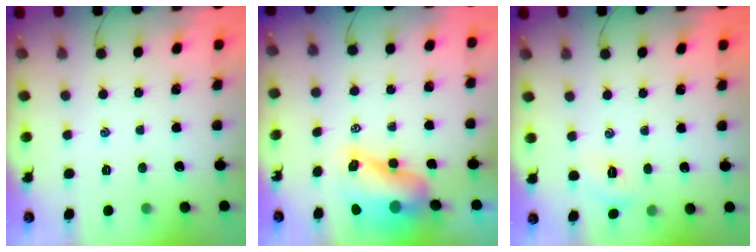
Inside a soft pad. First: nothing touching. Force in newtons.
{"total": 9.6, "press": 9.2, "slide": 2.7}
{"total": 4.1, "press": 3.9, "slide": 1.3}